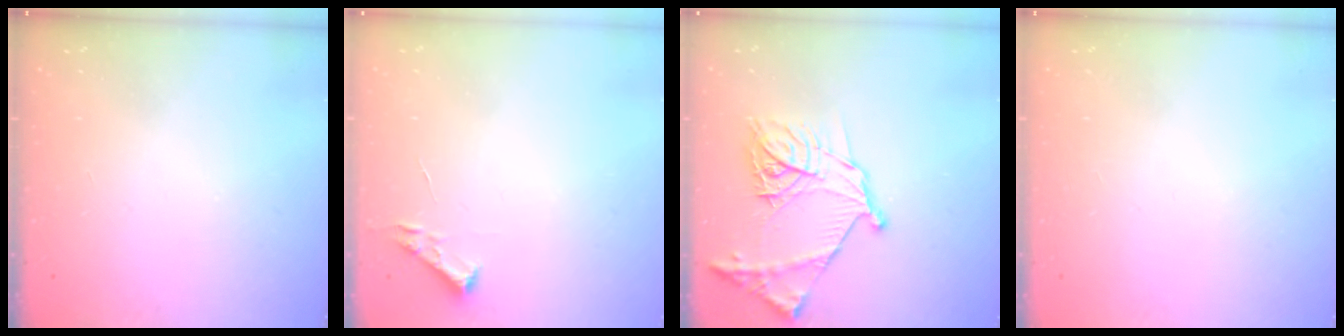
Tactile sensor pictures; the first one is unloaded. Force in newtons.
{"total": 2.7, "press": 2.7, "slide": 0.4}
{"total": 18.4, "press": 18.3, "slide": 1.9}
{"total": 0.0}